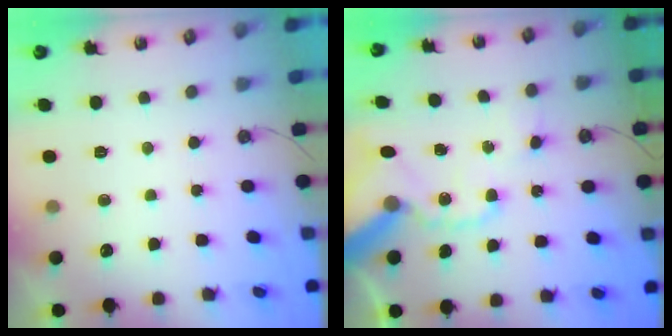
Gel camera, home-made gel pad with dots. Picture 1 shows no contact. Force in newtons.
{"total": 17.7, "press": 17.5, "slide": 2.6}